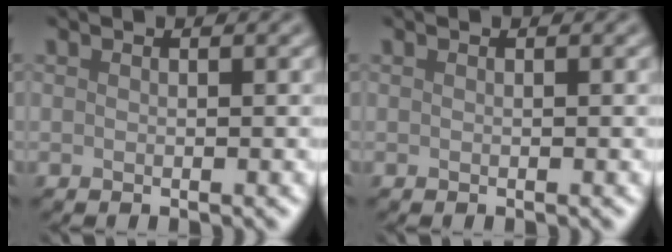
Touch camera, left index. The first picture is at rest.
{"total": 0.0}